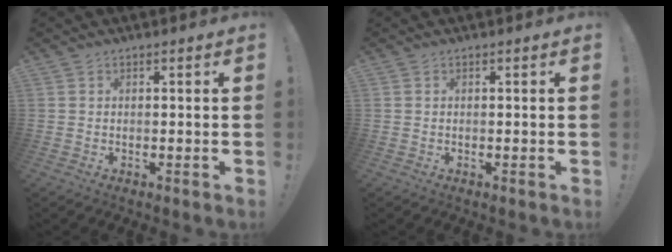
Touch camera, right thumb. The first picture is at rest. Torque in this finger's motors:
{"motor_torque": [0.20, 0.02, -0.04, 0.04, 0.07]}